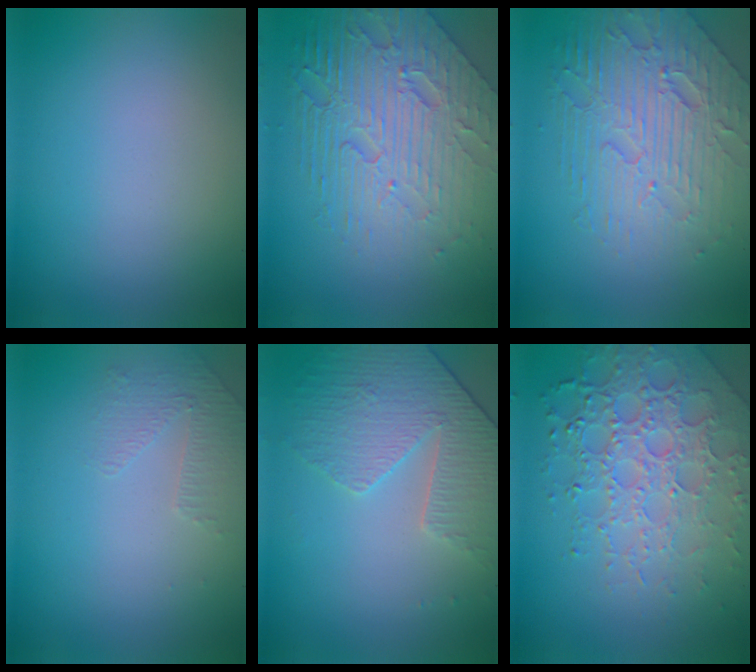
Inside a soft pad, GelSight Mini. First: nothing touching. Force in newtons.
{"total": 8.1, "press": 5.6, "slide": 5.9}
{"total": 6.2, "press": 4.6, "slide": 4.1}
{"total": 1.4, "press": 0.8, "slide": 1.1}
{"total": 4.3, "press": 3.4, "slide": 2.6}
{"total": 7.1, "press": 5.1, "slide": 4.9}